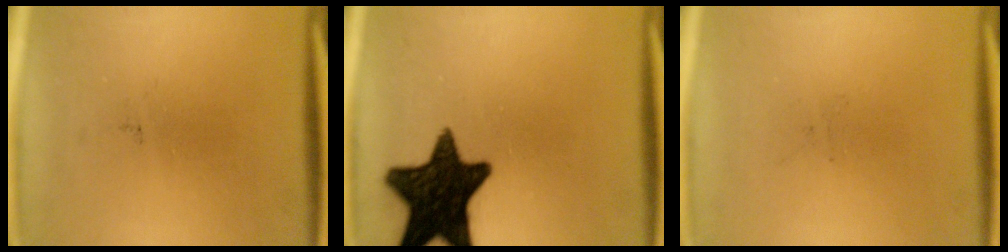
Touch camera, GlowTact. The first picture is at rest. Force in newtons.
{"total": 16.7}
{"total": 0.0}